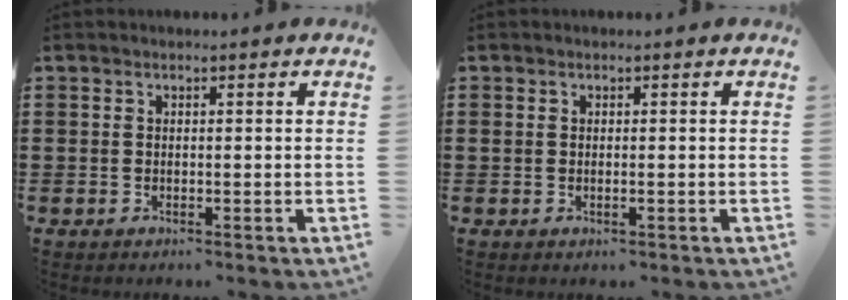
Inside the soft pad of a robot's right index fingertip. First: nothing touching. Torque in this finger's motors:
{"motor_torque": [0.20, 0.15, 0.03, 0.00]}